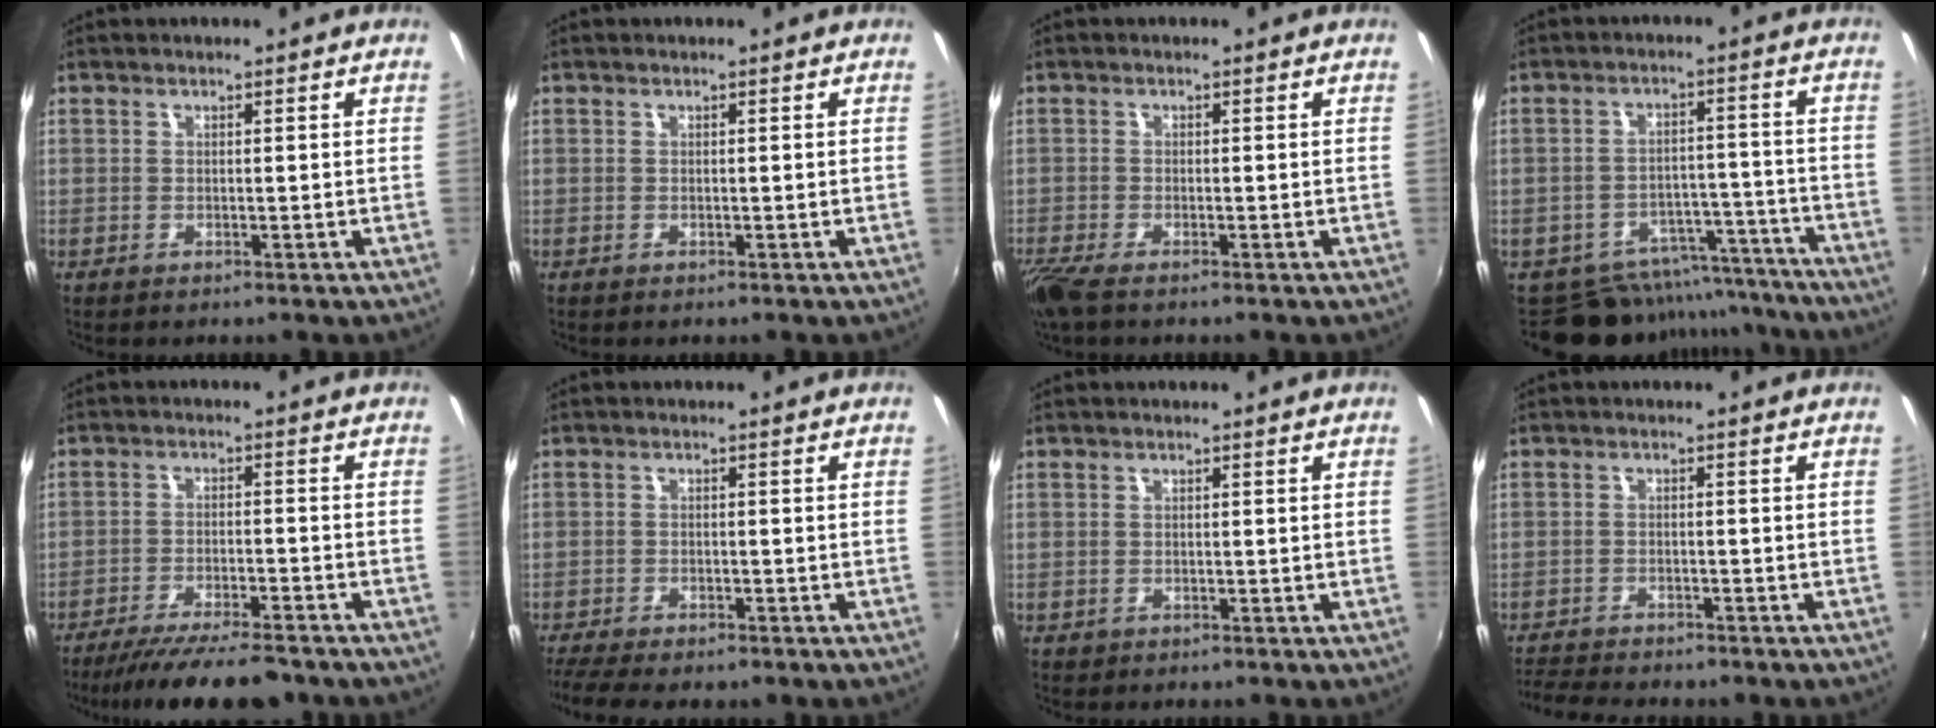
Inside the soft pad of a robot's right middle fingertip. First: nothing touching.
{"total": 0.0}
{"total": 4.6, "force": [-3.4, 0.7, 3.0], "torque": [-0.074, -0.022, -0.070]}
{"total": 13.0, "force": [-11.7, 5.2, 2.2], "torque": [-0.038, 0.038, -0.146]}
{"total": 13.4, "force": [-11.5, 2.2, 6.5], "torque": [-0.134, -0.021, -0.175]}
{"total": 8.2, "force": [-6.8, 1.9, 4.2], "torque": [-0.105, -0.033, -0.113]}
{"total": 0.6, "force": [-0.4, 0.4, 0.2], "torque": [-0.005, -0.001, -0.003]}
{"total": 7.8, "force": [-7.2, 1.4, 2.7], "torque": [-0.079, -0.019, -0.115]}